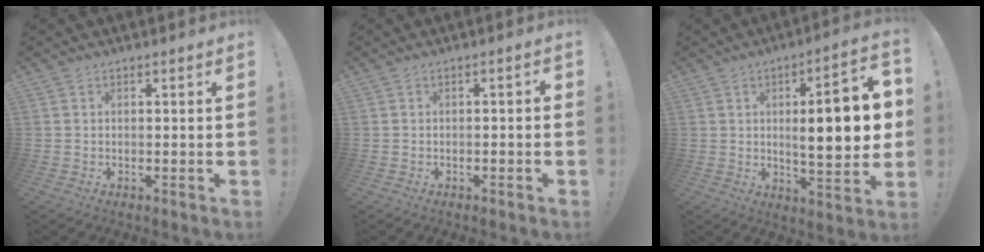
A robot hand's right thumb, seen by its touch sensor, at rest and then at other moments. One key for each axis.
{"total": 1.2, "fx": -1.0, "fy": 0.3, "fz": 0.6, "tx": -0.013, "ty": 0.004, "tz": -0.018}
{"total": 16.4, "fx": 1.9, "fy": 4.2, "fz": 15.7, "tx": -0.213, "ty": -0.010, "tz": 0.021}